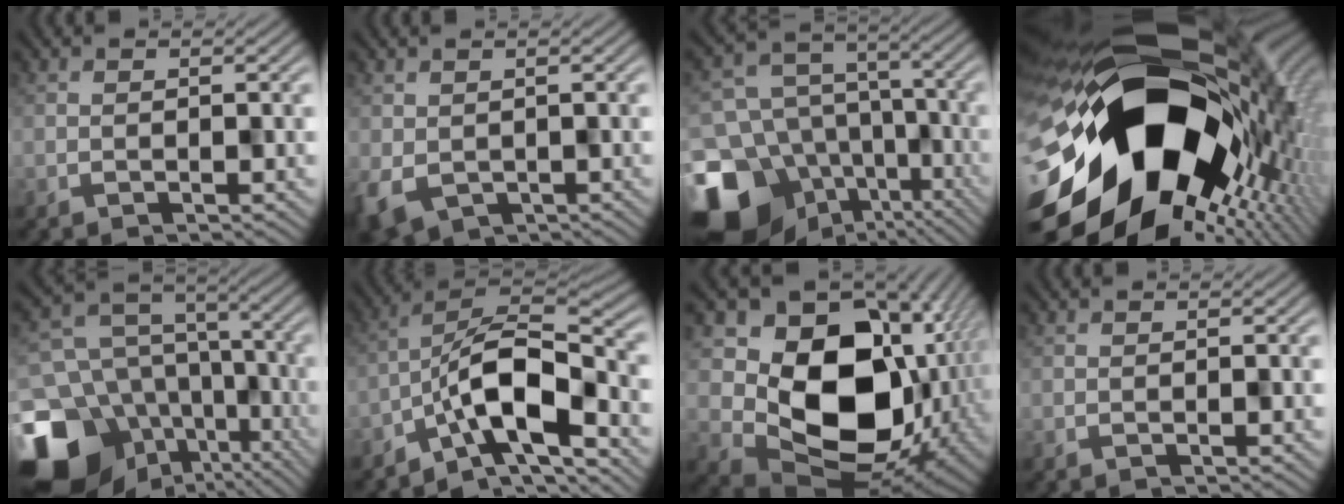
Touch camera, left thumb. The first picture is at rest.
{"total": 6.0, "force": [-1.9, 4.1, 3.9], "torque": [-0.088, -0.029, -0.012]}
{"total": 18.4, "force": [-9.3, 13.9, 7.5], "torque": [-0.183, -0.048, -0.115]}
{"total": 21.8, "force": [-3.4, 15.3, 15.1], "torque": [-0.282, -0.084, -0.029]}
{"total": 17.9, "force": [-7.7, 13.8, 8.4], "torque": [-0.206, -0.036, -0.083]}
{"total": 10.1, "force": [-5.1, 3.7, 7.9], "torque": [-0.121, 0.007, -0.103]}
{"total": 16.1, "force": [1.0, 12.5, 10.1], "torque": [-0.158, -0.045, 0.036]}
{"total": 0.0}